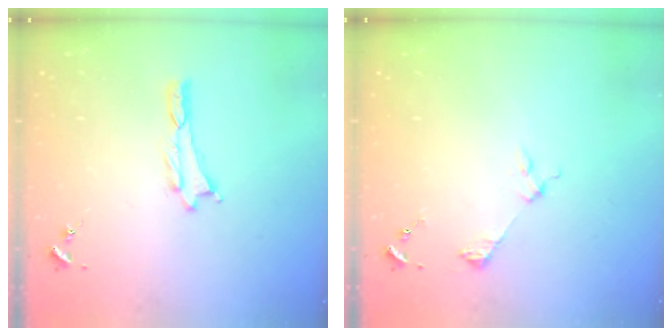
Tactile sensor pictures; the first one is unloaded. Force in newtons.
{"total": 2.5, "press": 2.5, "slide": 0.2}